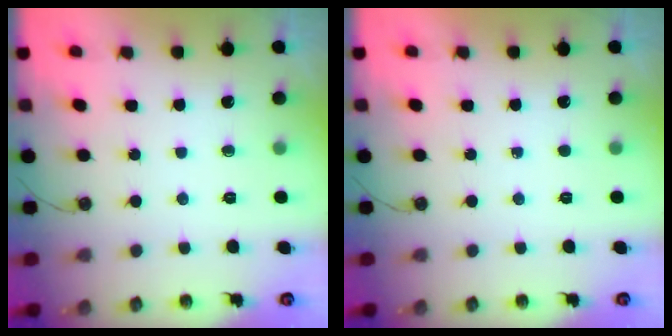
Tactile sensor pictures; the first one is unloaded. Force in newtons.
{"total": 0.0}